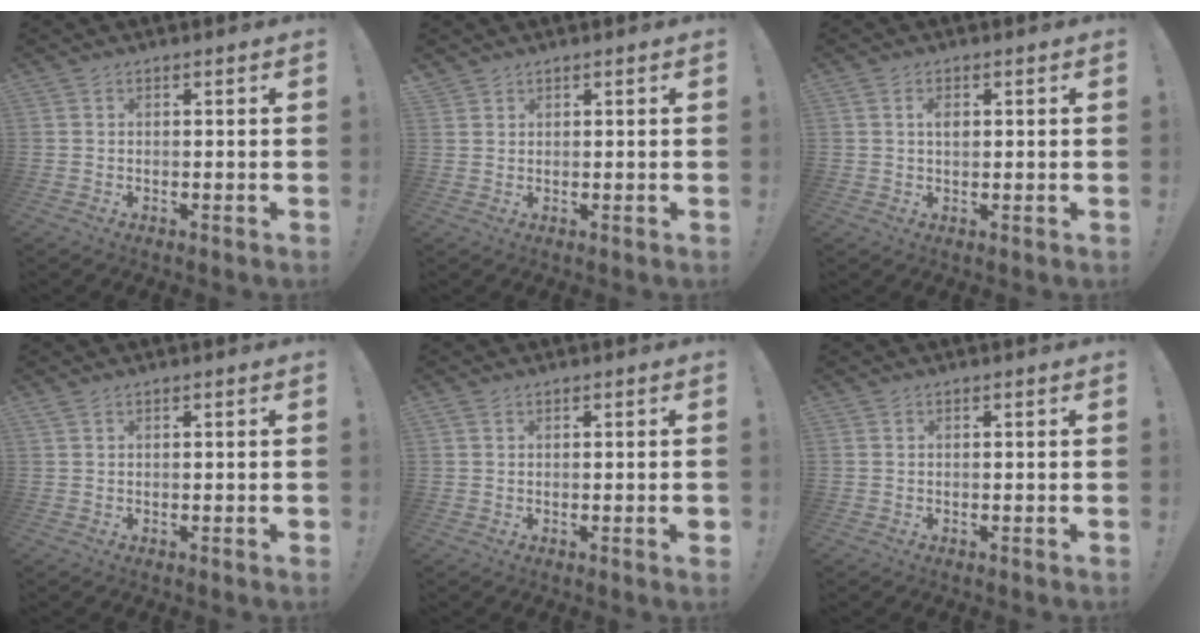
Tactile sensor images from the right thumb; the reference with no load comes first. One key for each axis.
{"total": 1.6, "fx": 1.4, "fy": 0.6, "fz": 0.1, "tx": 0.002, "ty": -0.010, "tz": 0.027}
{"total": 3.8, "fx": 0.5, "fy": 2.0, "fz": 3.2, "tx": -0.056, "ty": 0.007, "tz": 0.005}
{"total": 0.9, "fx": 0.1, "fy": -0.1, "fz": 0.9, "tx": -0.016, "ty": 0.000, "tz": 0.002}
{"total": 1.4, "fx": 0.1, "fy": 0.3, "fz": 1.4, "tx": -0.024, "ty": 0.002, "tz": 0.003}
{"total": 0.0}